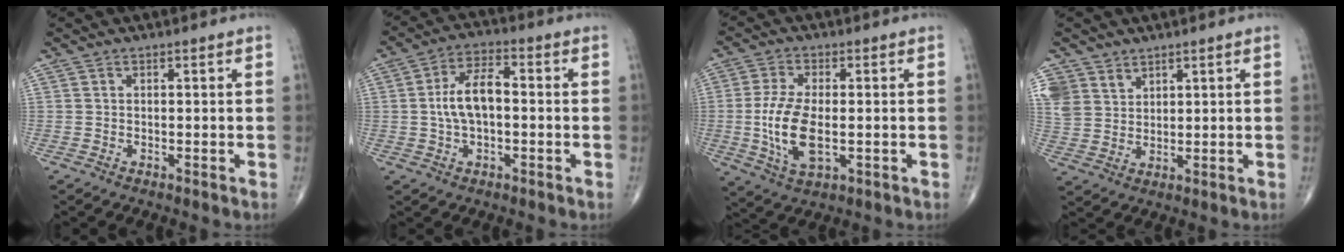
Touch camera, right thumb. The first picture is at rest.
{"total": 8.4, "force": [-0.2, 4.3, 7.2], "torque": [-0.137, 0.022, -0.011]}
{"total": 10.7, "force": [-1.3, 5.1, 9.3], "torque": [-0.195, -0.007, -0.021]}
{"total": 7.7, "force": [4.8, 5.8, 1.8], "torque": [-0.026, -0.017, 0.105]}